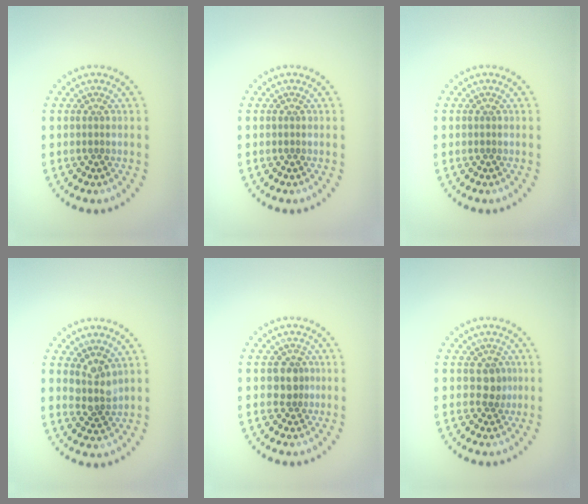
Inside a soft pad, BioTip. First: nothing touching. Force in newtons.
{"total": 0.0}
{"total": 0.0}
{"total": 2.4, "press": 1.9, "slide": 1.5}
{"total": 2.0, "press": 1.7, "slide": 1.2}
{"total": 1.8, "press": 1.5, "slide": 1.0}